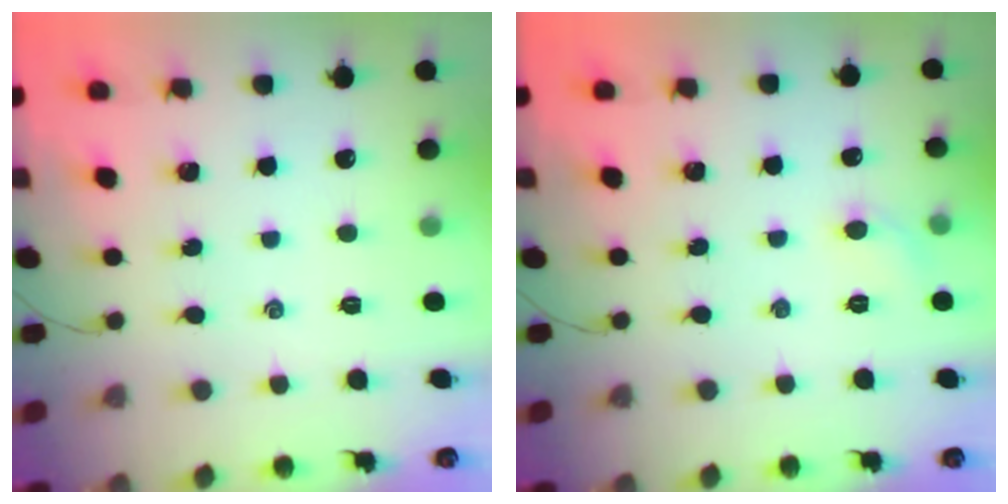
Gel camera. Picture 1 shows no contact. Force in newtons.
{"total": 5.0, "press": 4.8, "slide": 1.6}